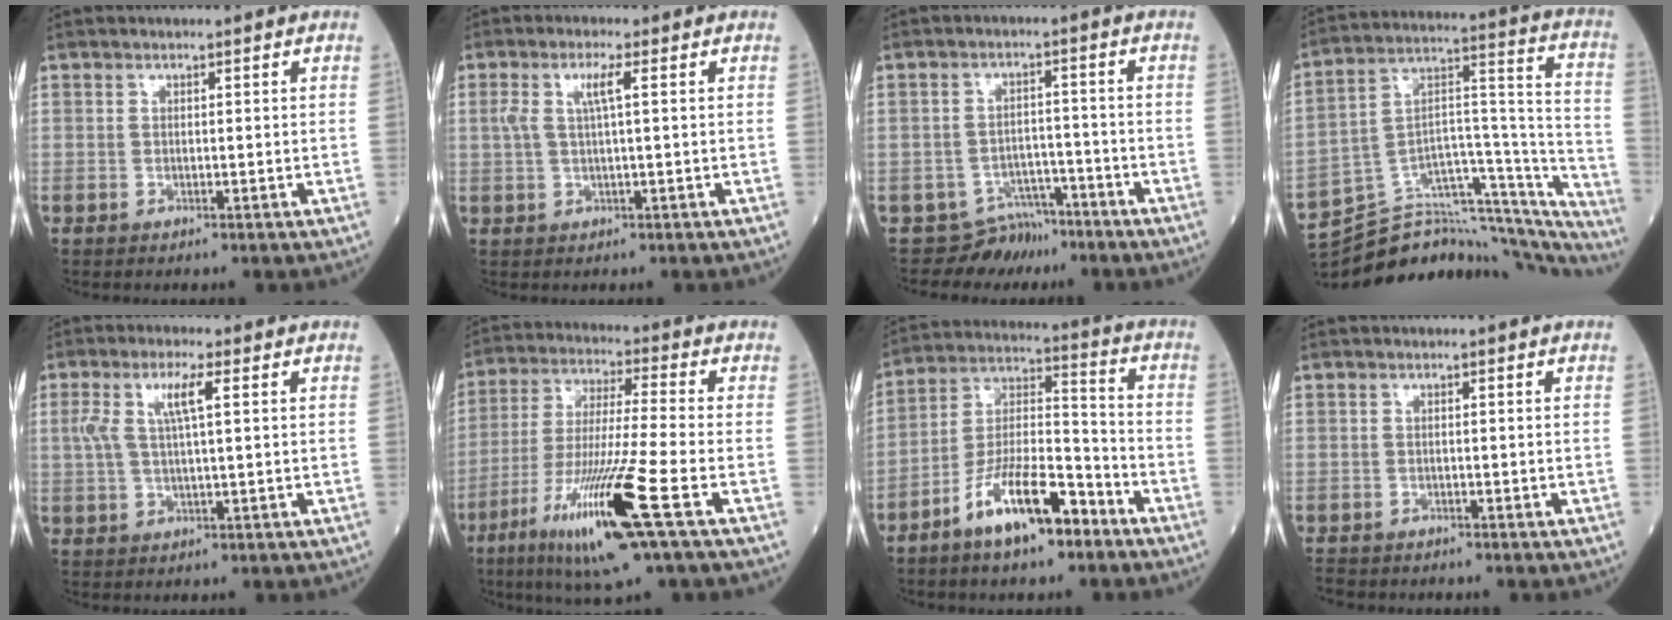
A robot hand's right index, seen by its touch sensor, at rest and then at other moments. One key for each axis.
{"total": 3.7, "fx": 1.1, "fy": 0.2, "fz": 3.5, "tx": -0.075, "ty": 0.011, "tz": 0.023}
{"total": 4.9, "fx": -4.2, "fy": 2.4, "fz": -1.1, "tx": 0.020, "ty": 0.022, "tz": -0.068}
{"total": 32.4, "fx": -28.8, "fy": 7.8, "fz": 12.6, "tx": -0.126, "ty": 0.030, "tz": -0.400}
{"total": 5.4, "fx": 1.7, "fy": 0.7, "fz": 5.1, "tx": -0.109, "ty": 0.015, "tz": 0.036}
{"total": 16.4, "fx": -7.3, "fy": -0.5, "fz": 14.7, "tx": -0.305, "ty": -0.036, "tz": -0.136}
{"total": 12.6, "fx": -7.8, "fy": 3.4, "fz": 9.3, "tx": -0.180, "ty": 0.003, "tz": -0.143}
{"total": 3.3, "fx": -2.9, "fy": 1.3, "fz": 0.8, "tx": -0.013, "ty": -0.005, "tz": -0.044}